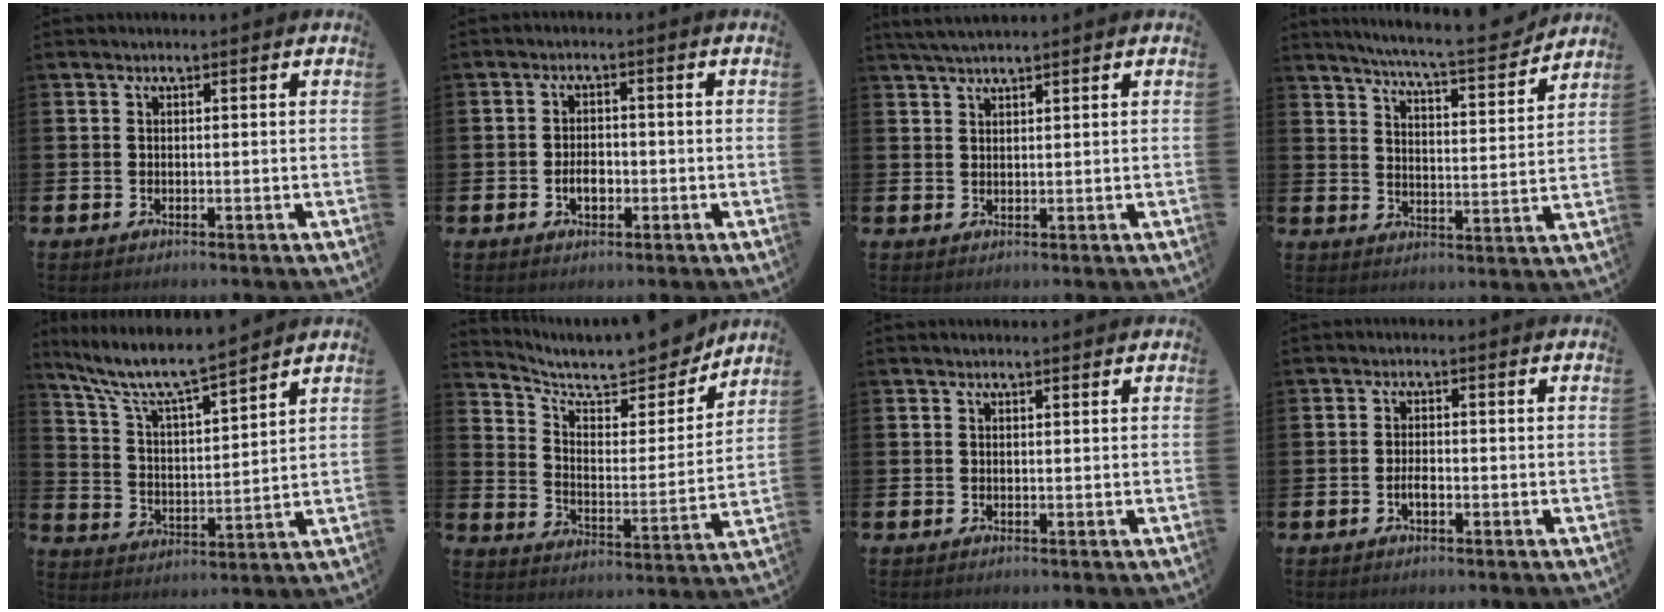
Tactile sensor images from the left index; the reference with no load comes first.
{"total": 2.8, "force": [-0.7, 1.8, 2.0], "torque": [-0.024, -0.004, -0.018]}
{"total": 2.7, "force": [2.4, 0.2, 1.1], "torque": [-0.026, -0.001, 0.046]}
{"total": 7.3, "force": [7.0, 0.0, 2.2], "torque": [-0.052, -0.054, 0.115]}
{"total": 8.3, "force": [7.4, 1.0, 3.5], "torque": [-0.098, -0.048, 0.126]}
{"total": 9.7, "force": [8.8, 2.7, 3.0], "torque": [-0.076, -0.071, 0.149]}
{"total": 0.5, "force": [0.5, 0.0, 0.1], "torque": [0.012, -0.005, 0.007]}
{"total": 1.8, "force": [-0.6, 0.8, 1.5], "torque": [-0.021, -0.002, -0.014]}